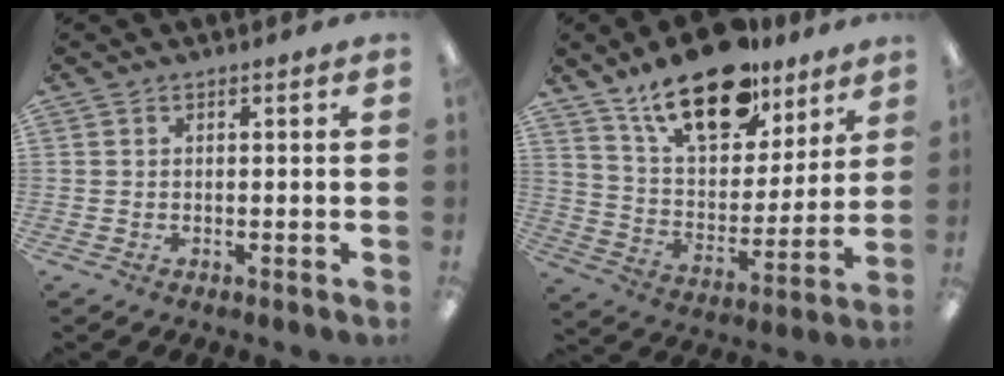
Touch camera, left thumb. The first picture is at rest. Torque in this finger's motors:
{"motor_torque": [0.61, 0.65, 1.60, -1.17, 0.24]}